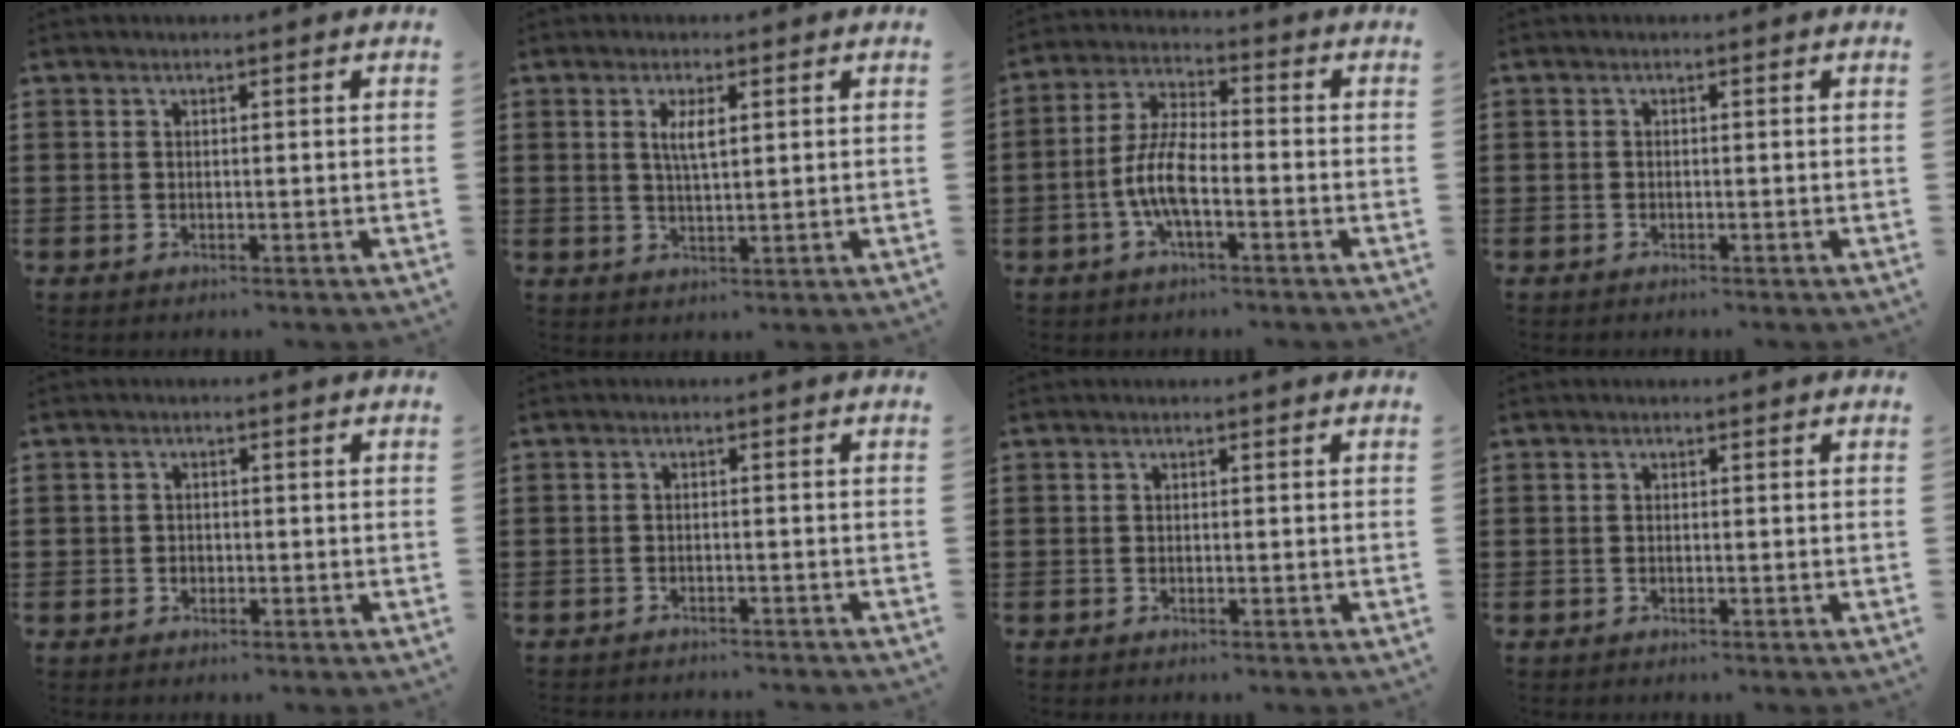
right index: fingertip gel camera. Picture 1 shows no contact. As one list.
[{"total": 3.4, "force": [1.1, 0.9, 3.1], "torque": [-0.064, 0.005, 0.017]}, {"total": 7.2, "force": [-2.2, 2.3, 6.4], "torque": [-0.158, -0.015, -0.050]}, {"total": 0.0}, {"total": 1.1, "force": [-0.3, 1.0, 0.2], "torque": [-0.006, 0.002, -0.008]}, {"total": 1.2, "force": [-1.2, 0.1, 0.0], "torque": [-0.004, 0.003, -0.025]}, {"total": 0.0}, {"total": 0.0}]